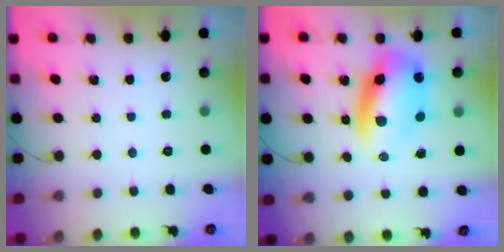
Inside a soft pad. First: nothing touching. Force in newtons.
{"total": 12.9, "press": 12.4, "slide": 3.4}